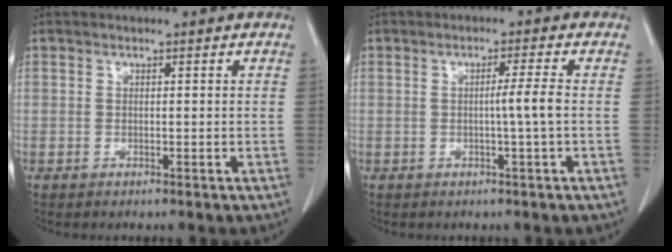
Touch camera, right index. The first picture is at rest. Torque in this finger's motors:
{"motor_torque": [0.52, -0.04, 0.07, 0.03]}